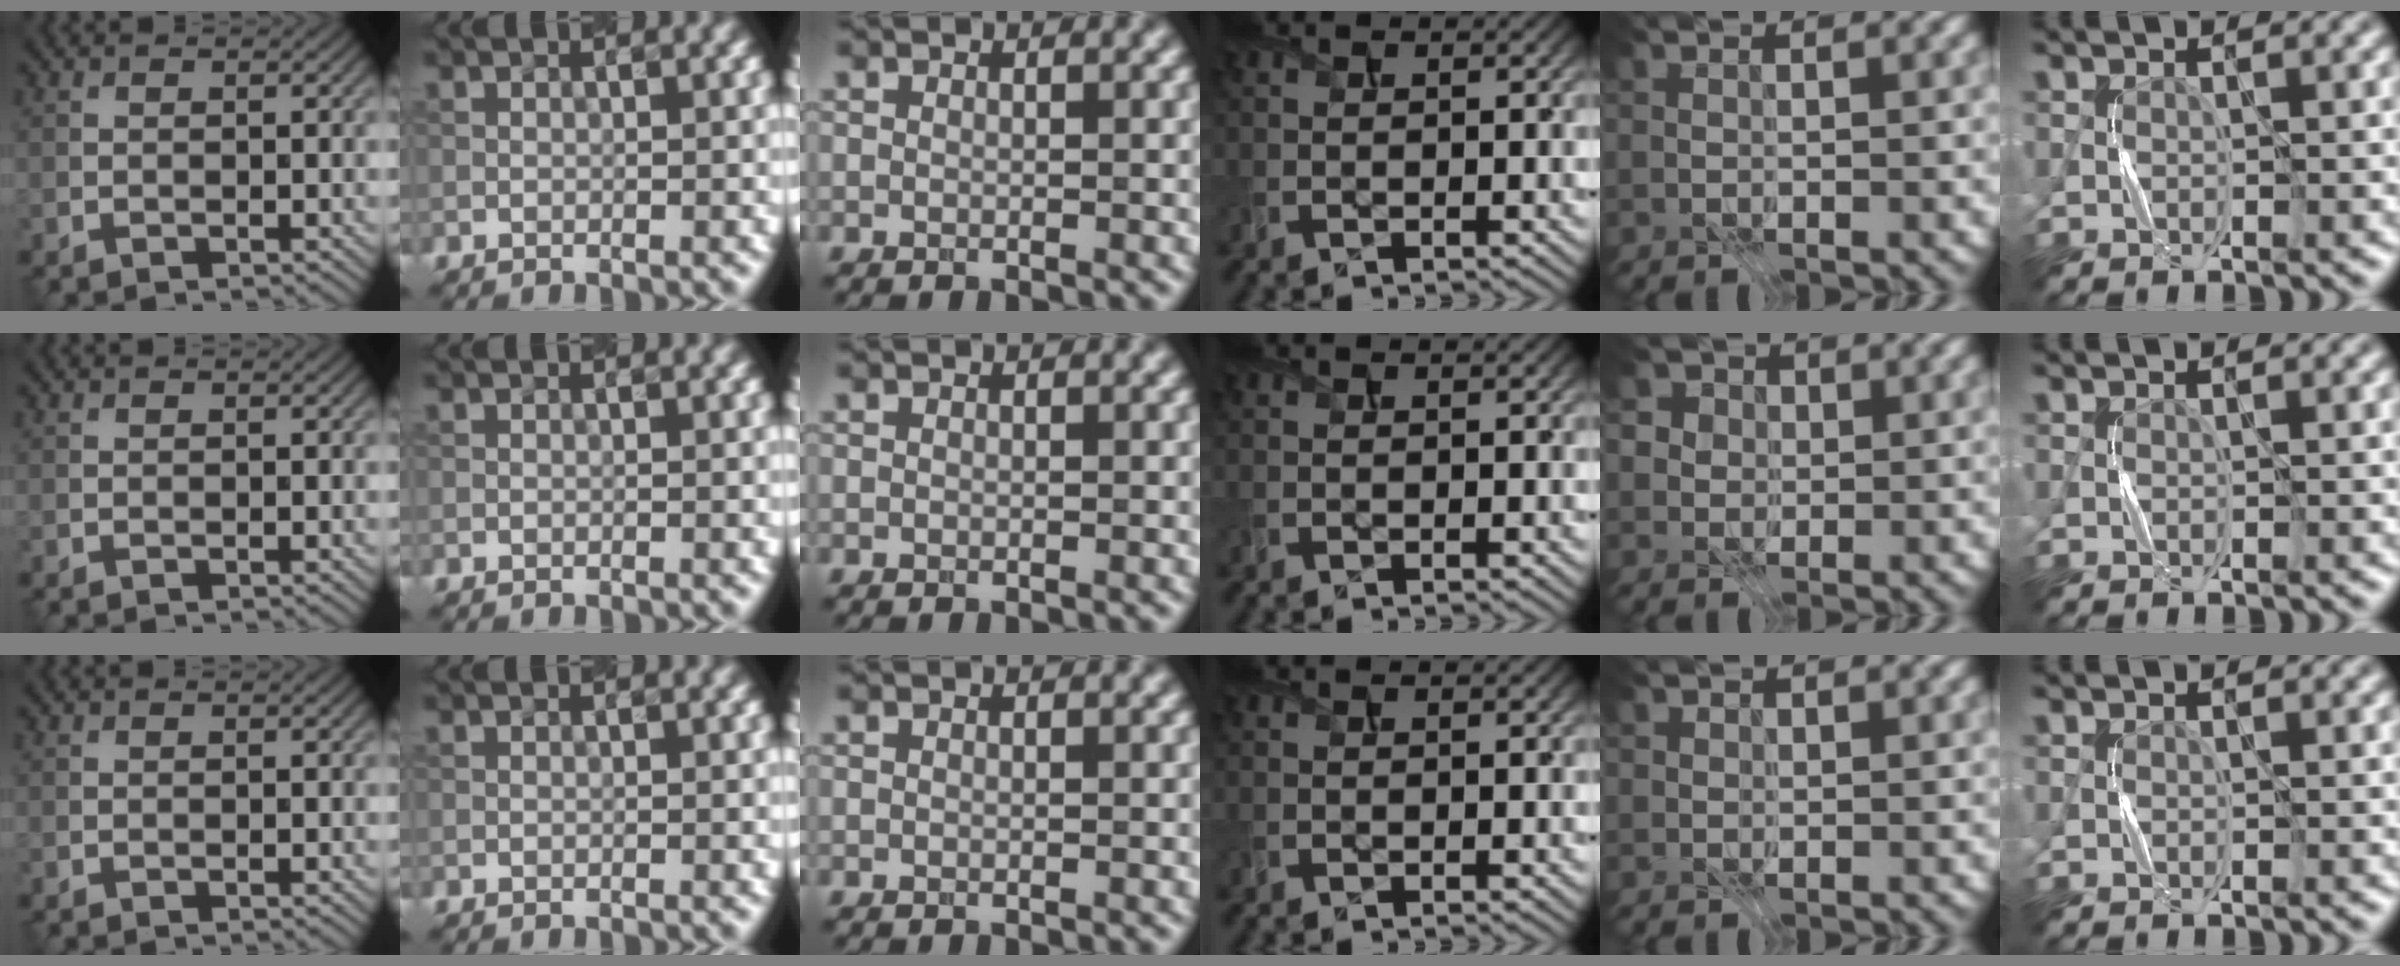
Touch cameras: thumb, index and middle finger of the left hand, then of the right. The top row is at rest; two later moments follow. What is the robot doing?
{"motion": "press", "object": "calculator"}